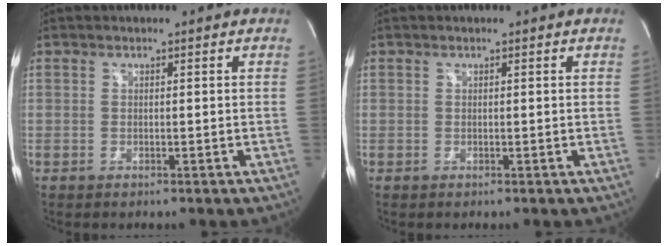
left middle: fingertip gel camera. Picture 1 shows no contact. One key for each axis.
{"total": 0.0}